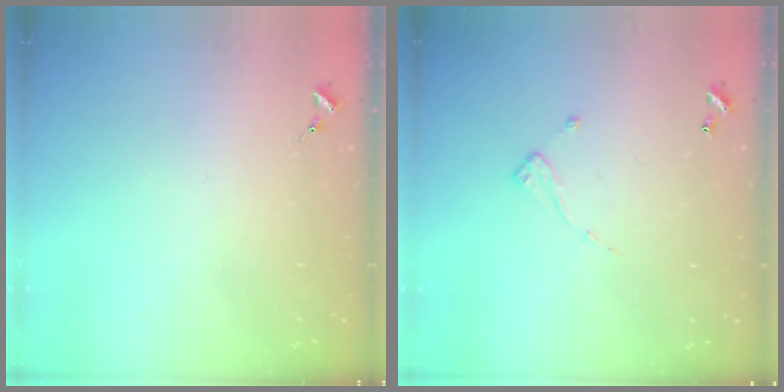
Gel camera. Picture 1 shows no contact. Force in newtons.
{"total": 5.0, "press": 5.0, "slide": 0.4}